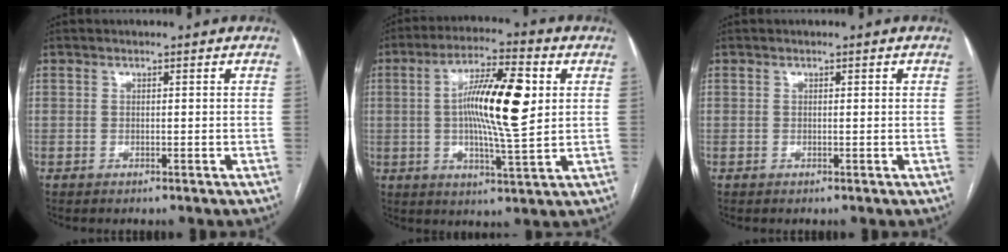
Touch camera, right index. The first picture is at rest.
{"total": 13.8, "force": [2.0, 1.9, 13.5], "torque": [-0.237, 0.009, 0.029]}
{"total": 0.6, "force": [0.2, 0.1, 0.6], "torque": [-0.011, 0.002, 0.002]}